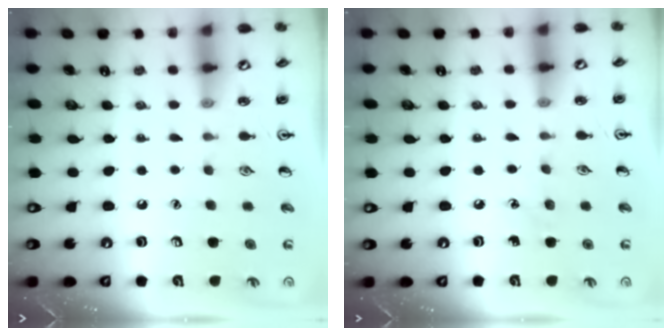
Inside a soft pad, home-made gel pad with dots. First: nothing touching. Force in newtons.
{"total": 3.3, "press": 3.1, "slide": 1.2}